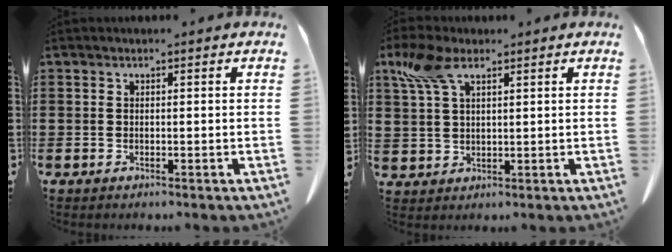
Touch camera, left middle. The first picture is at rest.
{"total": 6.4, "force": [3.5, 3.3, 4.2], "torque": [-0.096, 0.010, 0.066]}